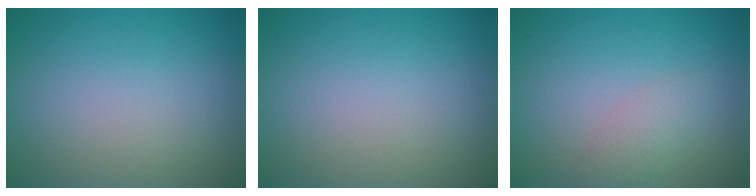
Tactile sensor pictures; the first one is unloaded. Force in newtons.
{"total": 0.0}
{"total": 1.8, "press": 1.8, "slide": 0.1}